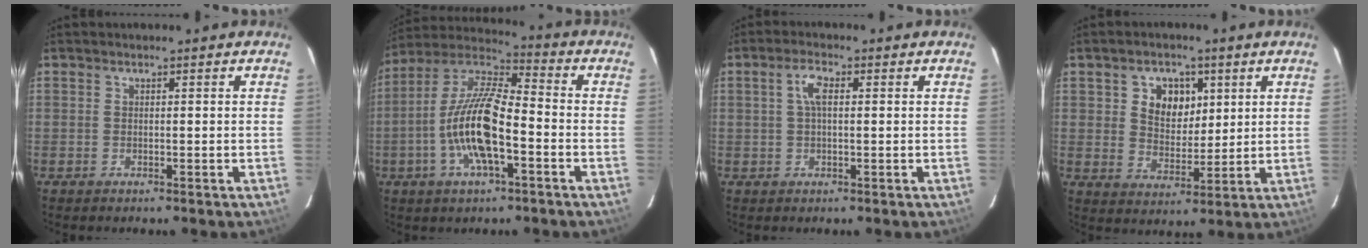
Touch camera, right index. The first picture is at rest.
{"total": 14.8, "force": [-4.7, 4.5, 13.3], "torque": [-0.268, -0.001, -0.095]}
{"total": 3.4, "force": [0.7, 1.3, 3.0], "torque": [-0.062, 0.009, 0.013]}
{"total": 7.5, "force": [2.6, 5.8, 4.0], "torque": [-0.069, 0.010, 0.050]}